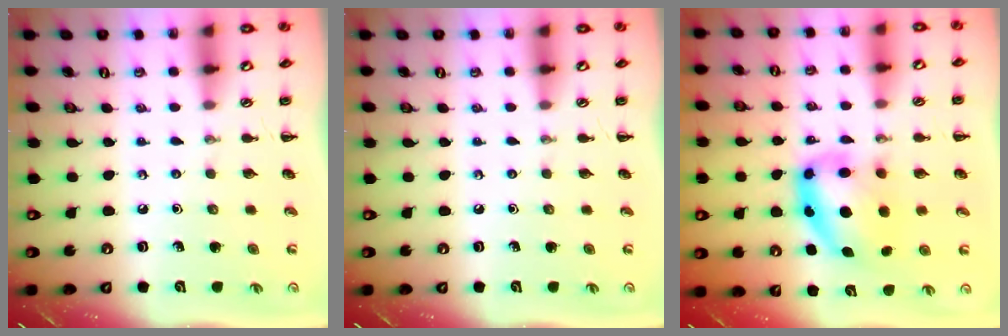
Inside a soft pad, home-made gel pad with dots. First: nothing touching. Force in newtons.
{"total": 0.0}
{"total": 9.8, "press": 9.5, "slide": 2.5}